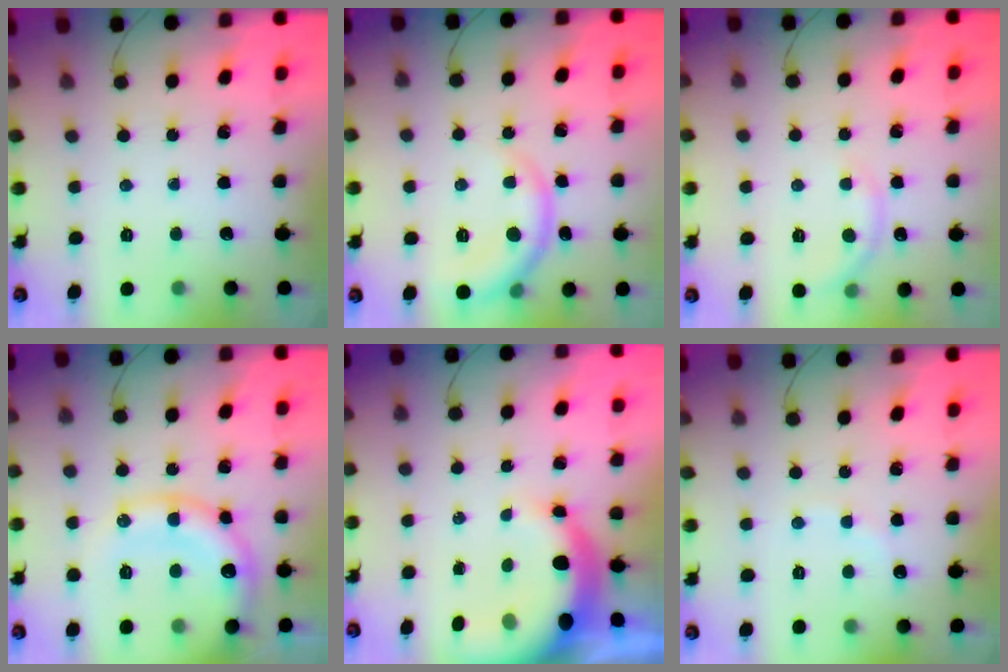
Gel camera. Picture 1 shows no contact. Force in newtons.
{"total": 7.4, "press": 7.4, "slide": 0.8}
{"total": 3.3, "press": 3.1, "slide": 1.2}
{"total": 17.6, "press": 17.4, "slide": 2.7}
{"total": 8.9, "press": 8.8, "slide": 1.7}
{"total": 5.9, "press": 5.7, "slide": 1.4}